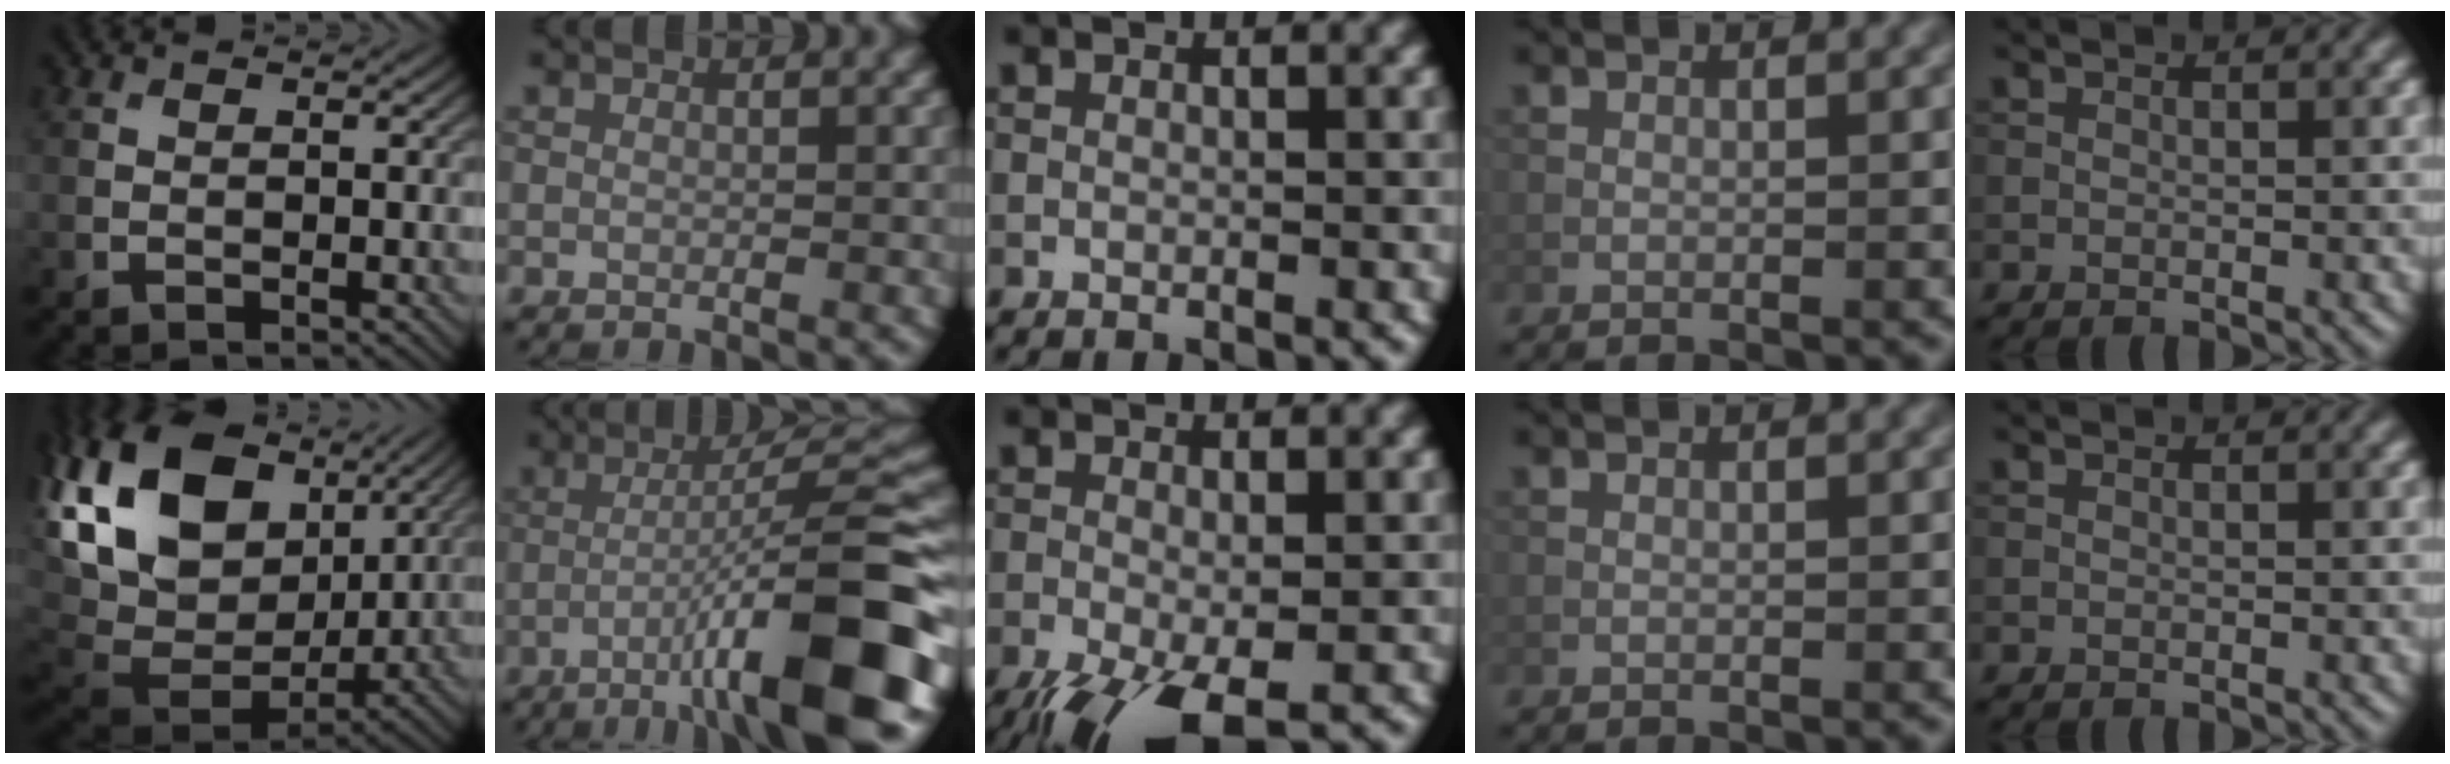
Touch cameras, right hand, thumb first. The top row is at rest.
{"thumb": {"total": 20.3, "force": [7.0, 13.5, 13.4], "torque": [-0.326, 0.022, 0.143]}, "index": {"total": 12.3, "force": [-4.8, 1.9, 11.2], "torque": [-0.152, 0.019, -0.071]}, "middle": {"total": 7.1, "force": [-4.2, 2.2, 5.3], "torque": [-0.104, -0.024, -0.075]}}